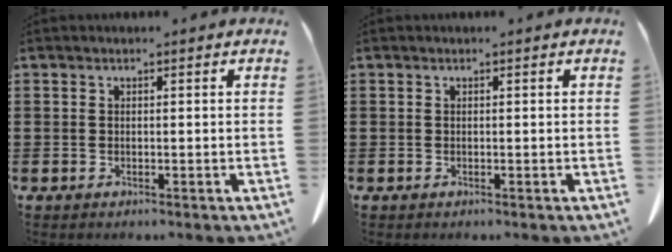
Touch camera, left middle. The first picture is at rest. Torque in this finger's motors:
{"motor_torque": [0.00, 0.00, 0.00, -0.01]}